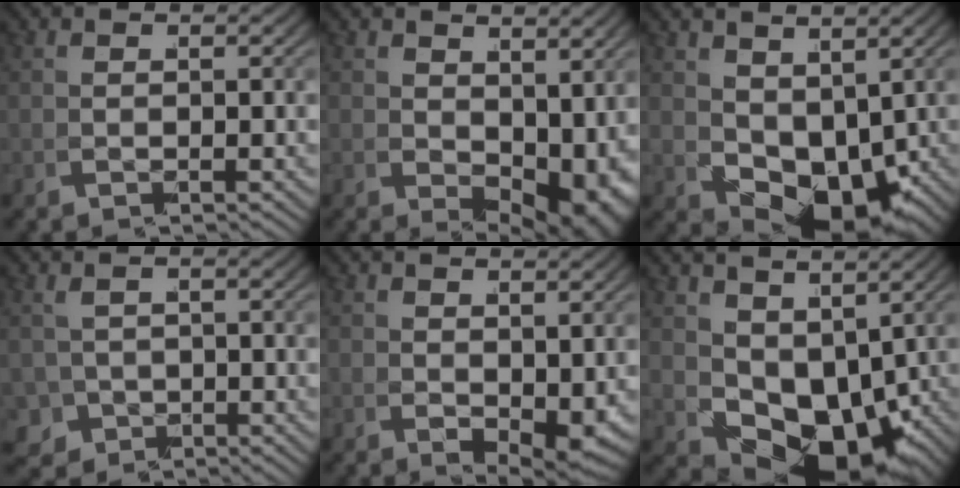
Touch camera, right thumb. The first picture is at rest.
{"total": 4.9, "force": [0.1, 2.6, 4.2], "torque": [-0.075, -0.023, 0.019]}
{"total": 6.2, "force": [-0.3, 4.1, 4.6], "torque": [-0.090, -0.019, 0.004]}
{"total": 4.4, "force": [-2.1, 3.7, 1.1], "torque": [-0.044, -0.040, -0.013]}
{"total": 2.1, "force": [0.2, 0.7, 1.9], "torque": [-0.031, -0.012, 0.014]}
{"total": 9.4, "force": [-1.7, 6.4, 6.6], "torque": [-0.124, -0.031, -0.013]}